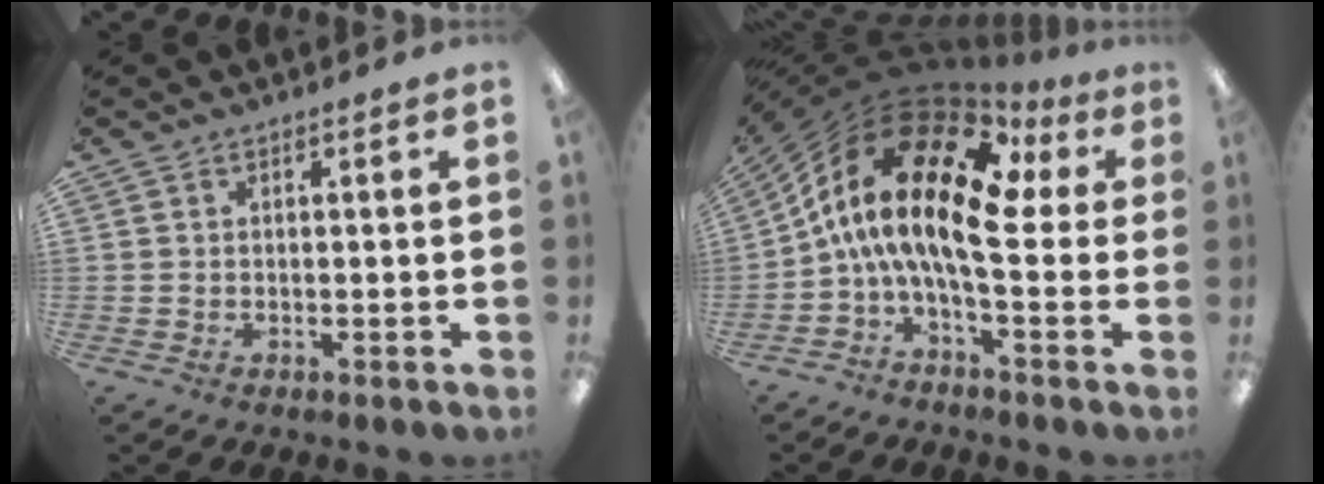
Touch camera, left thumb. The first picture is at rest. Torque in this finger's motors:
{"motor_torque": [-0.01, 1.89, 2.77, 0.00, 0.76]}